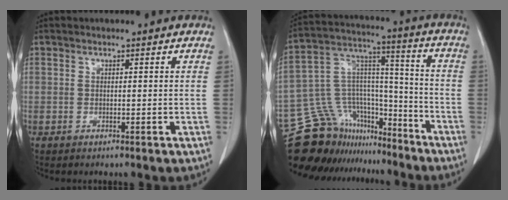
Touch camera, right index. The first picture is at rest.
{"total": 19.0, "force": [-16.2, 9.0, 4.3], "torque": [-0.084, 0.068, -0.264]}